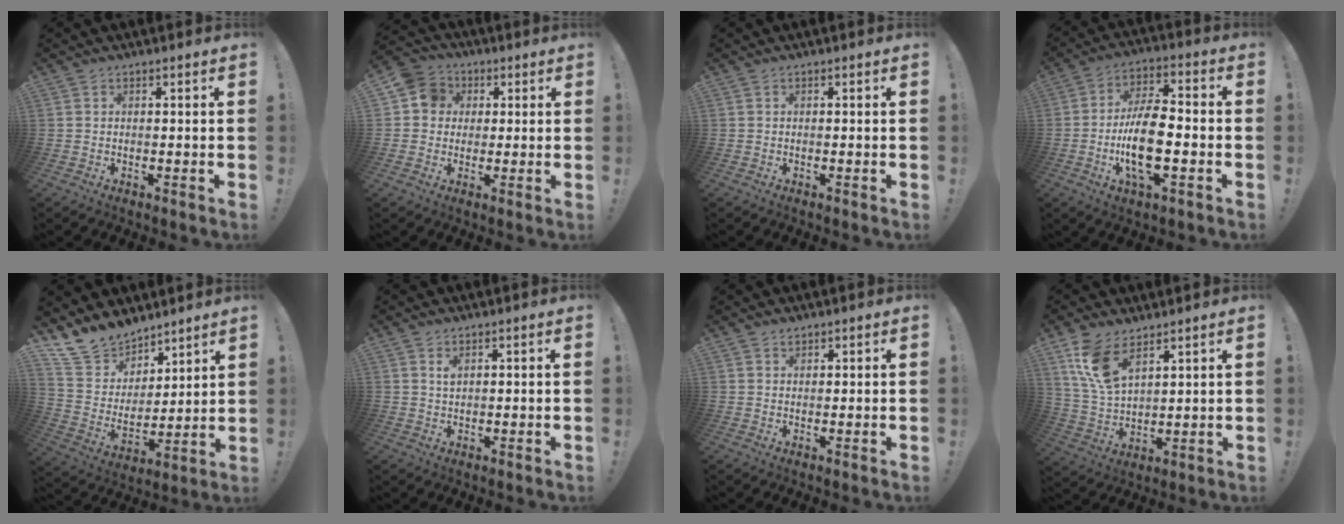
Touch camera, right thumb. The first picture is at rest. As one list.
[{"total": 8.3, "force": [1.7, 7.6, 2.6], "torque": [-0.042, 0.008, 0.038]}, {"total": 0.0}, {"total": 14.6, "force": [-3.0, 6.0, 12.9], "torque": [-0.254, 0.002, -0.057]}, {"total": 13.2, "force": [11.4, 6.5, 1.7], "torque": [-0.060, -0.091, 0.220]}, {"total": 2.0, "force": [1.3, 1.3, 0.8], "torque": [-0.011, -0.006, 0.022]}, {"total": 1.3, "force": [1.3, 0.4, 0.0], "torque": [0.017, -0.010, 0.021]}, {"total": 11.1, "force": [7.3, 5.0, 6.7], "torque": [-0.146, -0.026, 0.141]}]